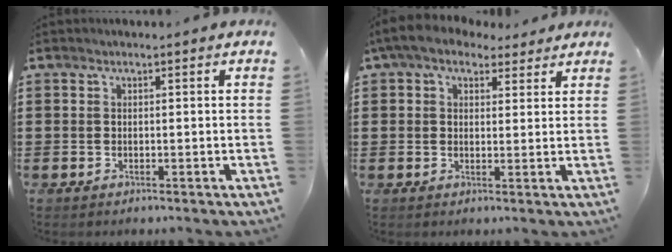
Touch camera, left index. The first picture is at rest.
{"total": 5.3, "force": [3.8, 2.5, 2.7], "torque": [-0.064, 0.003, 0.072]}